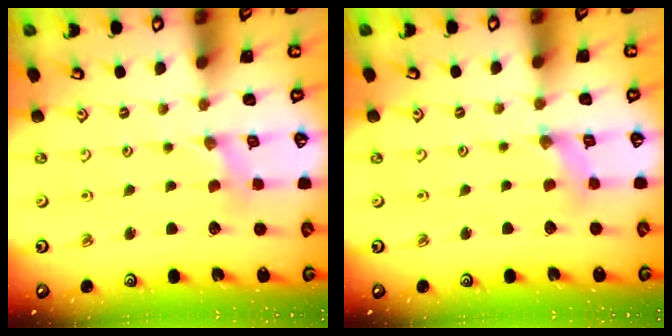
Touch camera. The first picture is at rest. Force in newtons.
{"total": 1.3, "press": 1.3, "slide": 0.3}